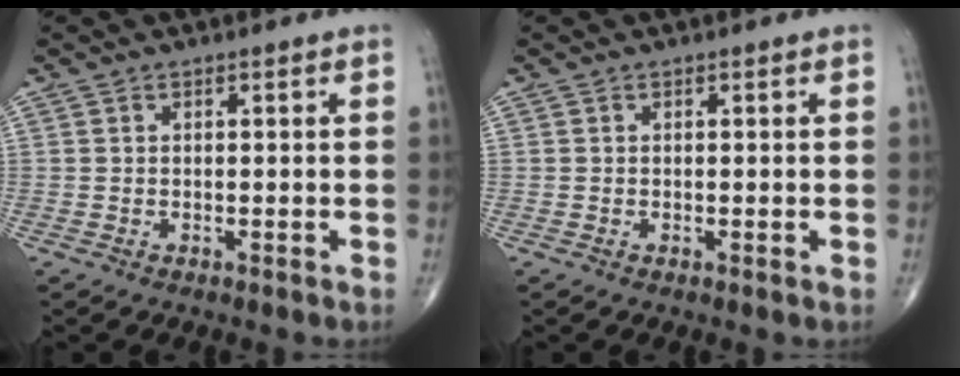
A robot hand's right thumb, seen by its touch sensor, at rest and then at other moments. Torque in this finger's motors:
{"motor_torque": [1.64, 1.69, -0.30, 0.03, -0.02]}